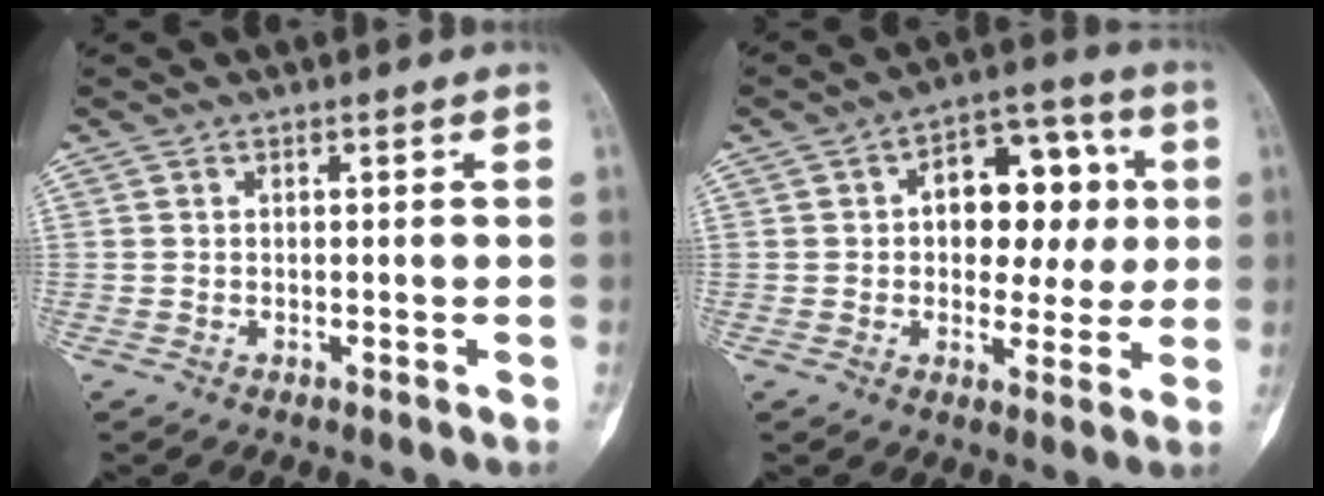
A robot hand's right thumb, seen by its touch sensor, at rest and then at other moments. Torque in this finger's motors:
{"motor_torque": [1.08, 2.09, 0.69, -0.59, 0.22]}